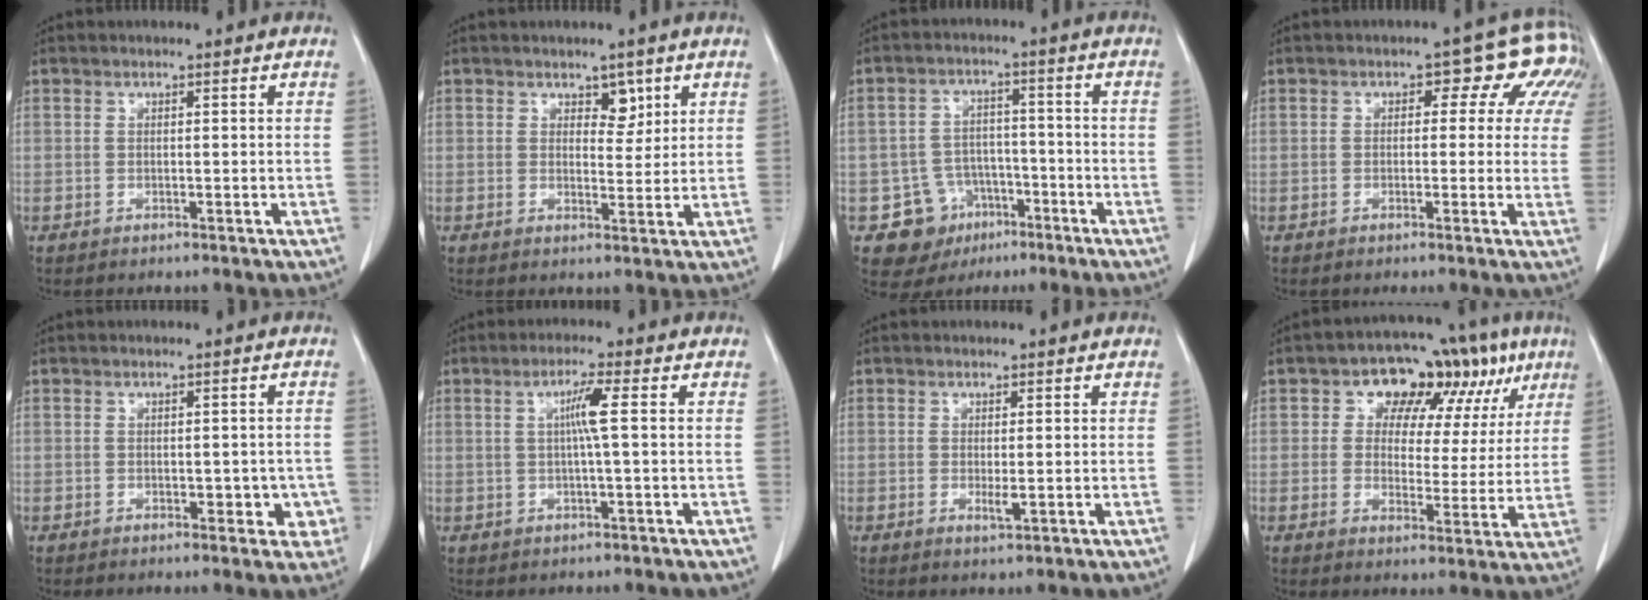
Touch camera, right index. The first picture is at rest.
{"total": 3.0, "force": [1.7, 1.7, 1.7], "torque": [-0.016, -0.002, 0.028]}
{"total": 8.2, "force": [-3.8, 7.1, 1.0], "torque": [-0.010, 0.018, -0.047]}
{"total": 7.9, "force": [4.0, 4.9, 4.7], "torque": [-0.042, 0.030, 0.026]}
{"total": 3.5, "force": [-0.9, 2.3, 2.6], "torque": [-0.014, 0.009, -0.005]}
{"total": 3.9, "force": [0.6, -0.6, 3.8], "torque": [-0.071, 0.003, 0.010]}
{"total": 1.5, "force": [-0.1, 0.3, 1.5], "torque": [-0.028, -0.006, 0.002]}
{"total": 12.7, "force": [6.1, 8.4, 7.1], "torque": [-0.061, 0.042, 0.077]}